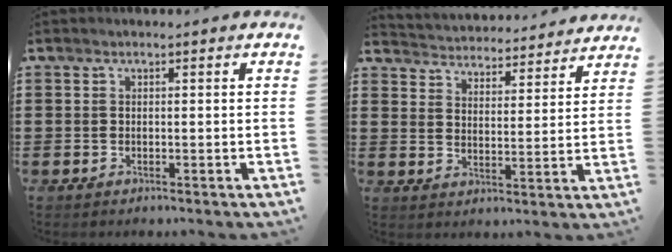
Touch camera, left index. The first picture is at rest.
{"total": 3.9, "force": [3.8, 0.1, -0.7], "torque": [-0.011, -0.032, 0.063]}